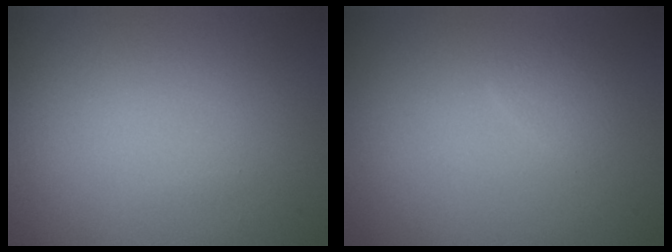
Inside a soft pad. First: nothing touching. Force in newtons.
{"total": 1.0, "press": 1.0, "slide": 0.0}